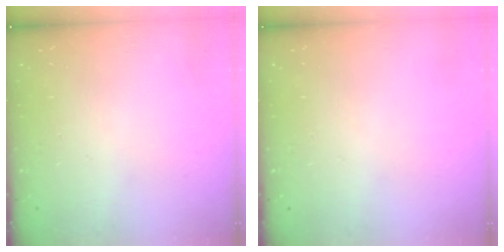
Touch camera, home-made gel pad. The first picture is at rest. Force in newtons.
{"total": 0.0}